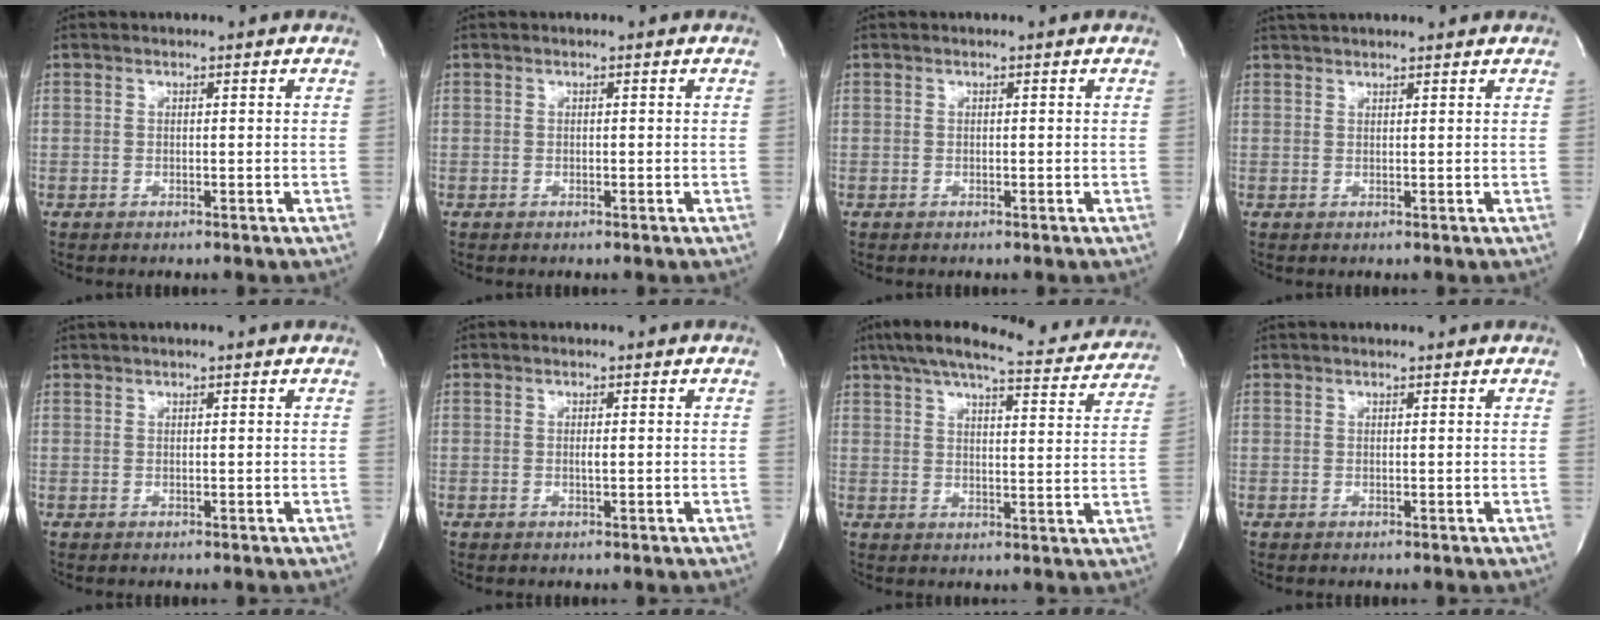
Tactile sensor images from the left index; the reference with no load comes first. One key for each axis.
{"total": 0.0}
{"total": 0.0}
{"total": 7.0, "fx": 6.5, "fy": 0.7, "fz": 2.7, "tx": -0.043, "ty": 0.034, "tz": 0.091}
{"total": 2.7, "fx": 2.2, "fy": -0.1, "fz": 1.5, "tx": -0.020, "ty": 0.029, "tz": 0.034}
{"total": 0.7, "fx": 0.0, "fy": 0.1, "fz": 0.7, "tx": -0.016, "ty": -0.002, "tz": -0.001}
{"total": 22.2, "fx": 19.6, "fy": 3.5, "fz": 9.7, "tx": -0.153, "ty": 0.001, "tz": 0.245}
{"total": 3.0, "fx": 2.8, "fy": 0.3, "fz": 1.0, "tx": -0.013, "ty": 0.026, "tz": 0.033}